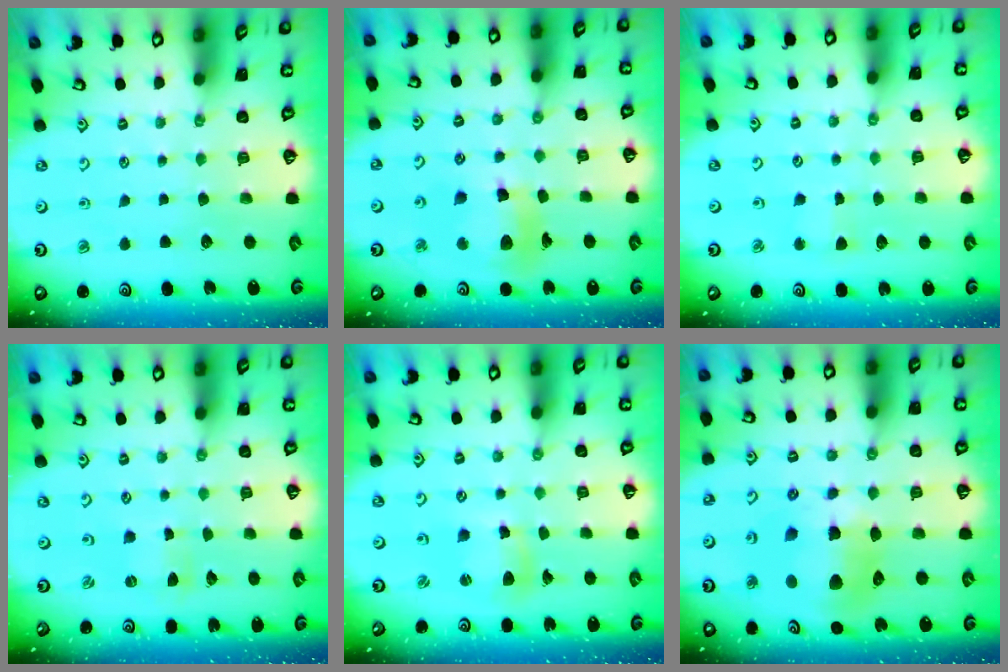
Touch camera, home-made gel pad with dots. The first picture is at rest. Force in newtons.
{"total": 12.1, "press": 12.0, "slide": 1.6}
{"total": 2.6, "press": 2.6, "slide": 0.3}
{"total": 0.0}
{"total": 7.8, "press": 7.7, "slide": 1.3}
{"total": 14.0, "press": 13.8, "slide": 2.2}